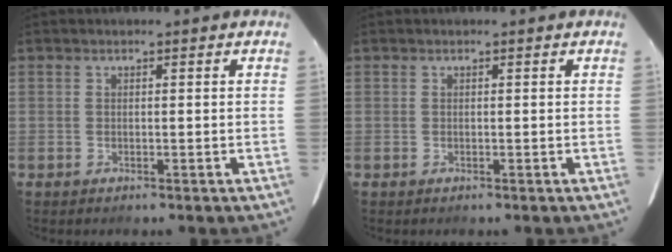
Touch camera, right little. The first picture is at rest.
{"total": 0.0}